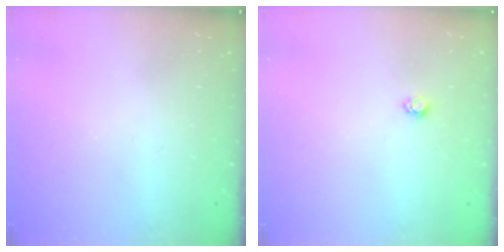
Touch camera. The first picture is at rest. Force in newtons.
{"total": 3.8, "press": 3.7, "slide": 0.5}